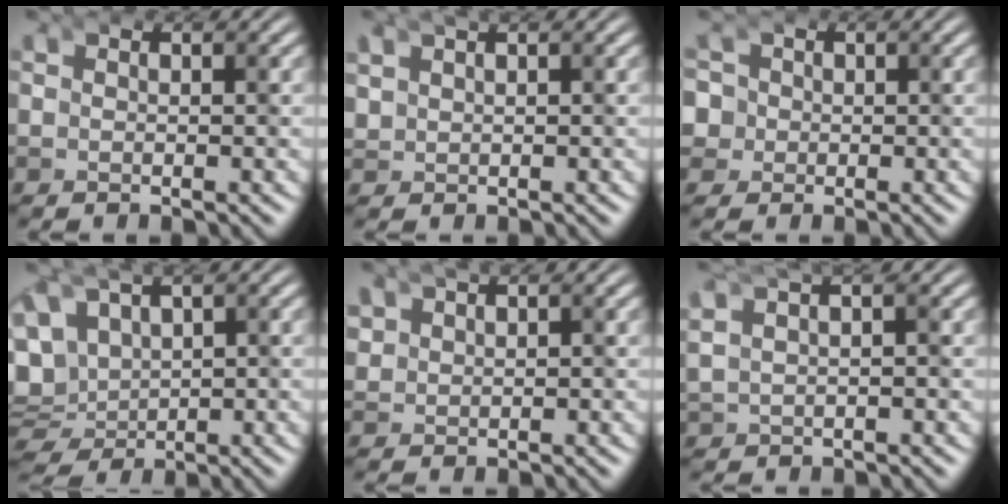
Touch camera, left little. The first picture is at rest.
{"total": 2.9, "force": [1.0, 2.3, 1.4], "torque": [-0.026, 0.004, 0.012]}
{"total": 4.4, "force": [-1.5, 4.1, 0.6], "torque": [-0.065, -0.031, -0.028]}
{"total": 8.8, "force": [0.0, 7.5, 4.5], "torque": [-0.098, -0.026, 0.000]}
{"total": 1.8, "force": [0.8, 1.6, 0.5], "torque": [-0.015, -0.002, 0.015]}
{"total": 3.9, "force": [0.6, 2.9, 2.5], "torque": [-0.054, 0.007, 0.009]}